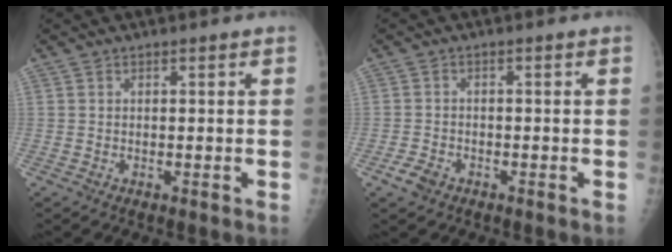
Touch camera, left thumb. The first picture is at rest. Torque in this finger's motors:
{"motor_torque": [-0.45, 0.39, -0.03, -0.09, 0.00]}